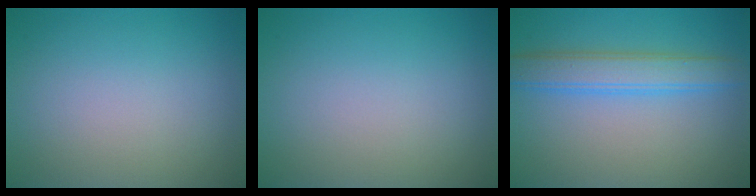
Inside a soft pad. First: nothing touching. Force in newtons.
{"total": 0.0}
{"total": 4.0, "press": 4.0, "slide": 0.1}